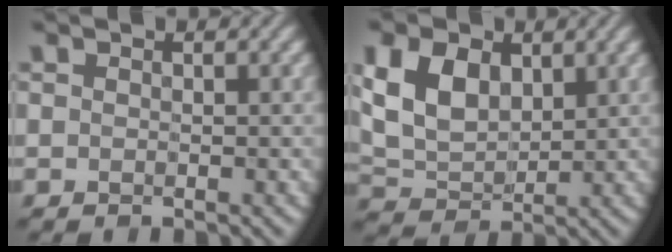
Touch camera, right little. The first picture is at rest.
{"total": 6.4, "force": [1.4, 4.3, 4.5], "torque": [-0.099, -0.002, 0.026]}